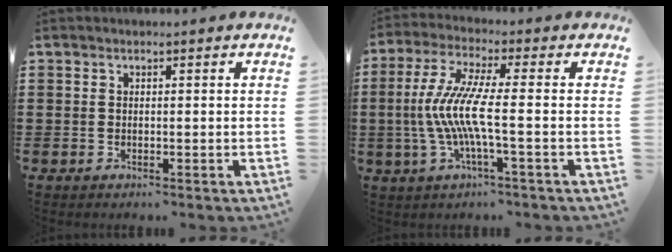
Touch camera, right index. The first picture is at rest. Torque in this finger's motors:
{"motor_torque": [1.44, -0.70, 1.05, 0.21]}